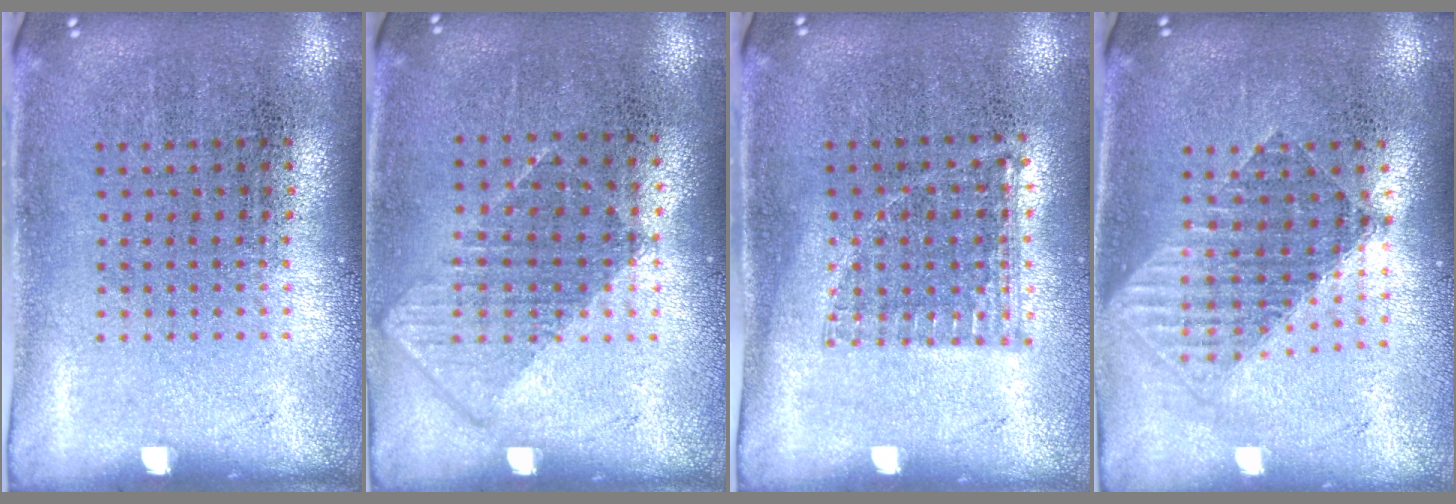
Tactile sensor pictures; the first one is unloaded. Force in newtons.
{"total": 0.8, "press": 0.7, "slide": 0.4}
{"total": 0.9, "press": 0.8, "slide": 0.2}
{"total": 1.5, "press": 1.3, "slide": 0.9}